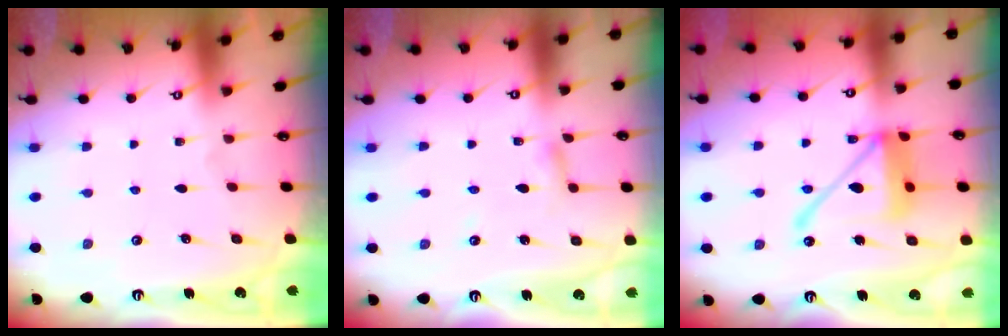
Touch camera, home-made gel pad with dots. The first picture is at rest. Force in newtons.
{"total": 2.4, "press": 2.4, "slide": 0.2}
{"total": 15.2, "press": 15.1, "slide": 1.8}